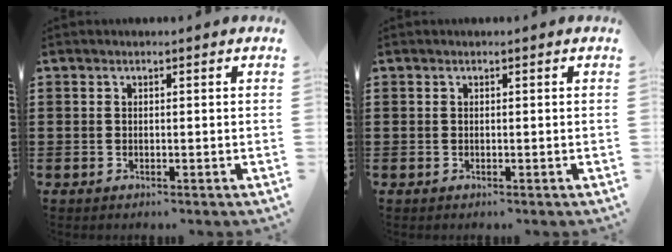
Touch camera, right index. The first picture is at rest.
{"total": 0.0}